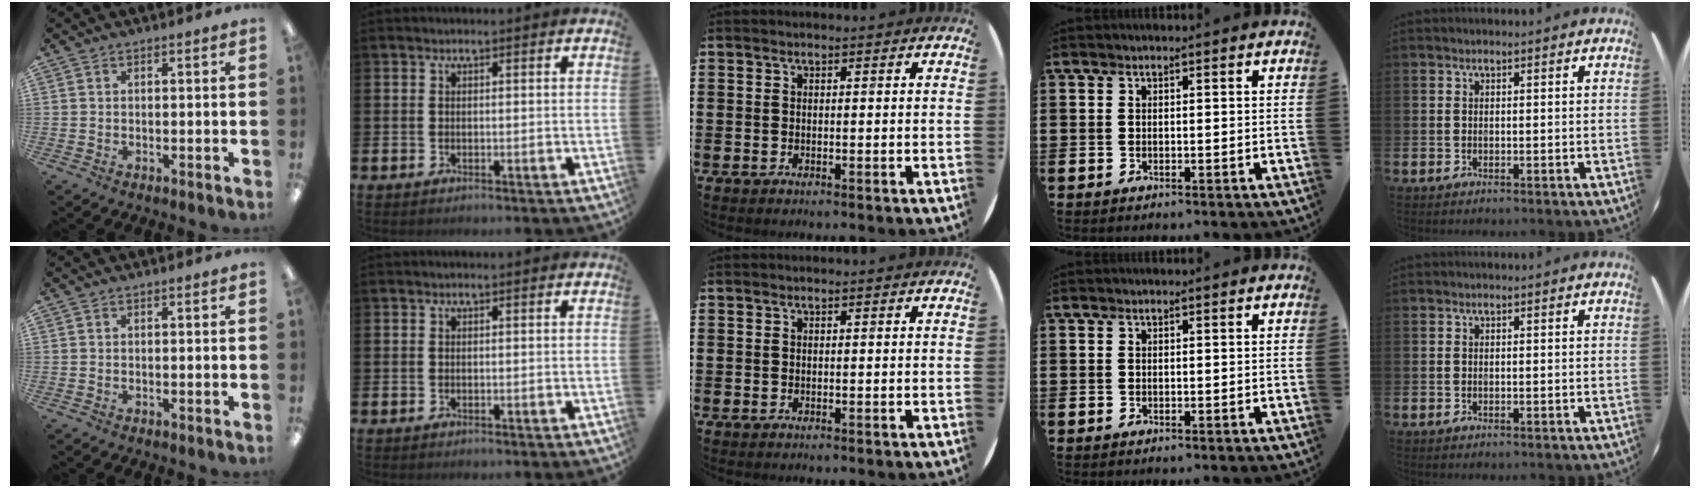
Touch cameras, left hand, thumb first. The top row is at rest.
{}